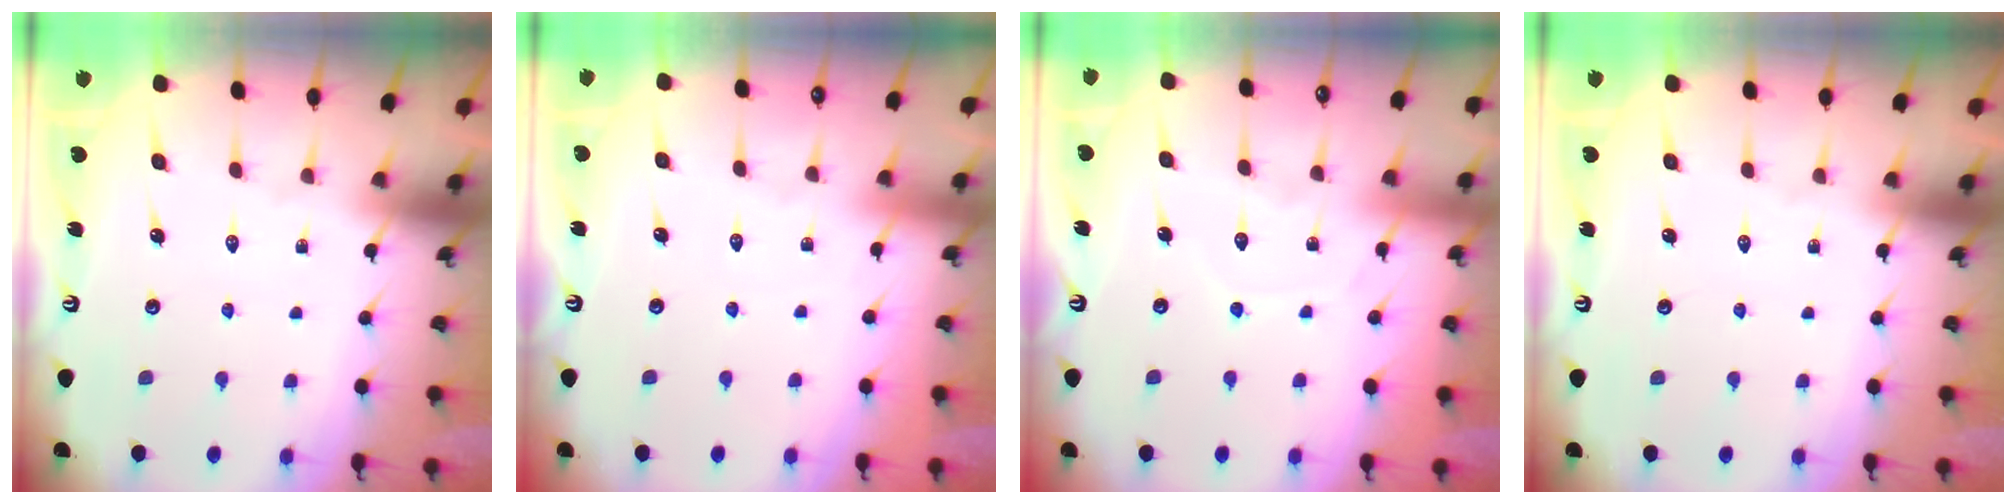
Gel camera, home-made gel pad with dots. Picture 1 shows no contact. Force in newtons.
{"total": 1.1, "press": 1.1, "slide": 0.2}
{"total": 5.7, "press": 5.6, "slide": 0.8}
{"total": 0.0}